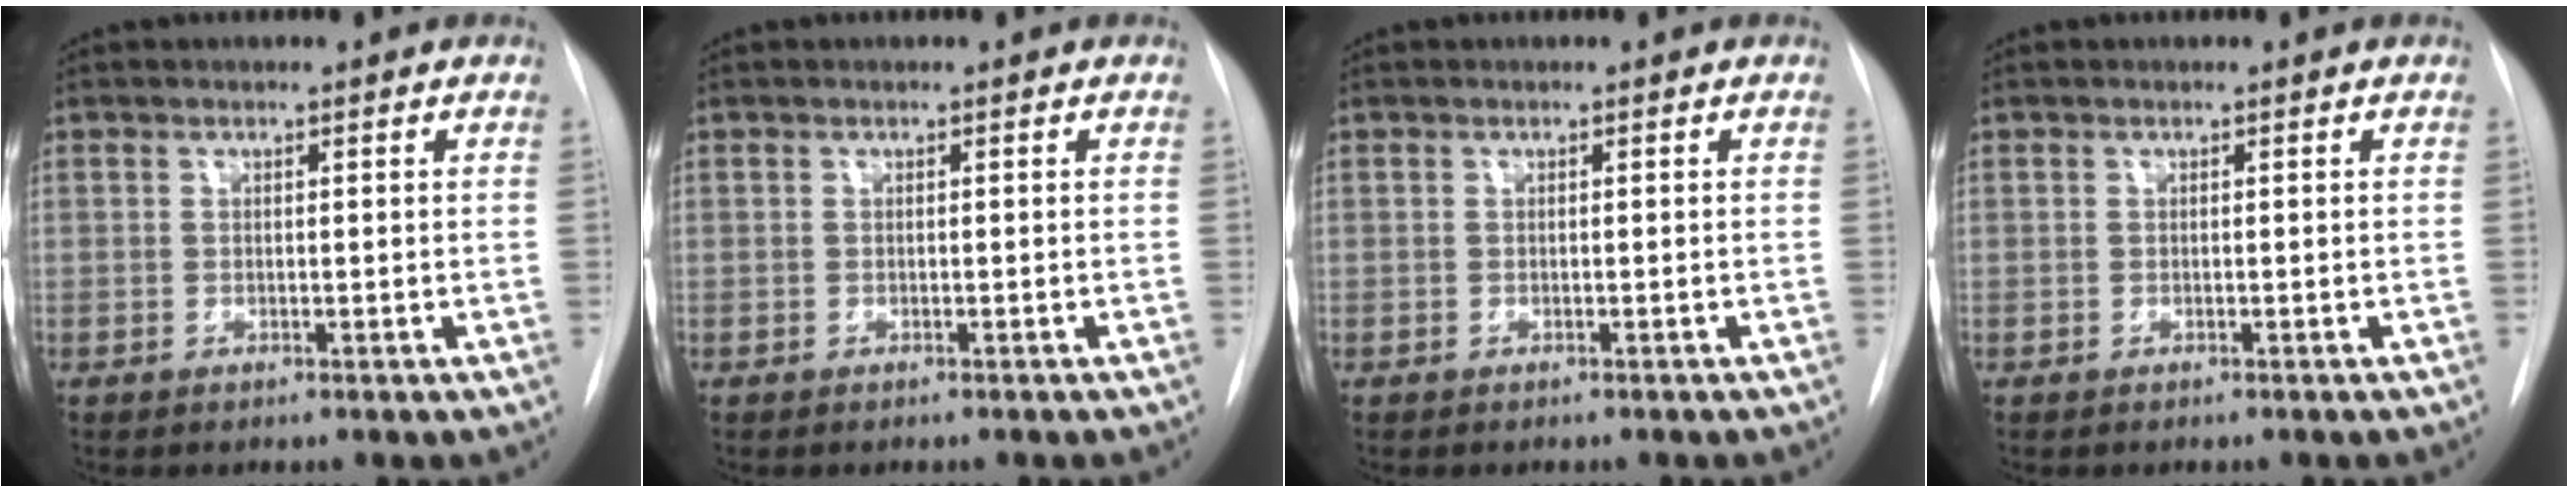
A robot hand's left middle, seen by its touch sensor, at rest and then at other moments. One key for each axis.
{"total": 0.9, "fx": -0.9, "fy": 0.0, "fz": 0.4, "tx": -0.003, "ty": 0.000, "tz": -0.011}
{"total": 1.2, "fx": -1.1, "fy": 0.0, "fz": 0.5, "tx": -0.005, "ty": 0.000, "tz": -0.013}
{"total": 0.5, "fx": -0.5, "fy": 0.0, "fz": 0.2, "tx": 0.001, "ty": -0.001, "tz": -0.006}